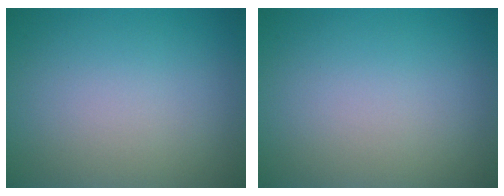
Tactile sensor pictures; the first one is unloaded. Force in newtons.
{"total": 0.0}